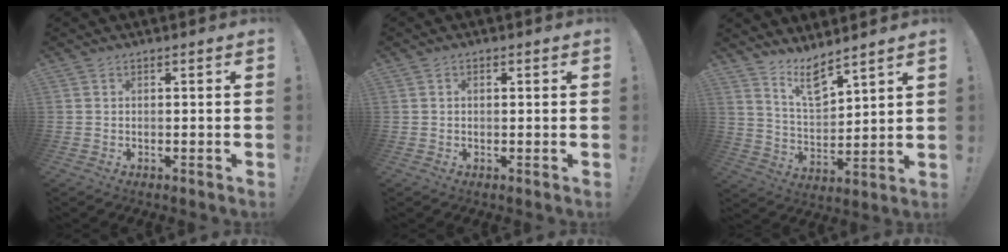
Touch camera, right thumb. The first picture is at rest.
{"total": 0.8, "force": [0.0, 0.5, 0.6], "torque": [-0.010, 0.003, -0.002]}
{"total": 10.1, "force": [8.0, 3.5, 5.1], "torque": [-0.096, -0.051, 0.148]}